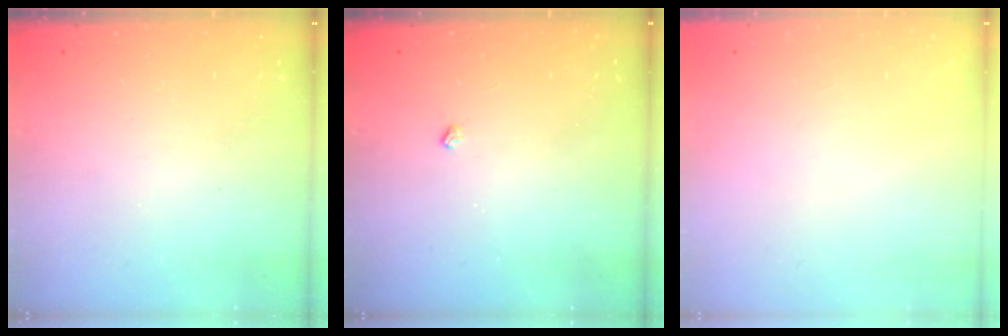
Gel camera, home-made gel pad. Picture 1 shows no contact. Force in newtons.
{"total": 2.5, "press": 2.4, "slide": 0.5}
{"total": 0.0}